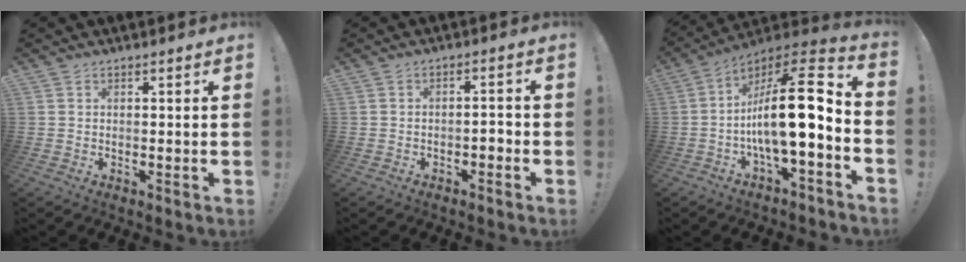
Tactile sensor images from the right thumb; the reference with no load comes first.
{"total": 2.6, "force": [-1.6, 0.9, 1.8], "torque": [-0.030, 0.003, -0.029]}
{"total": 19.2, "force": [-1.8, 5.4, 18.3], "torque": [-0.298, 0.002, -0.035]}